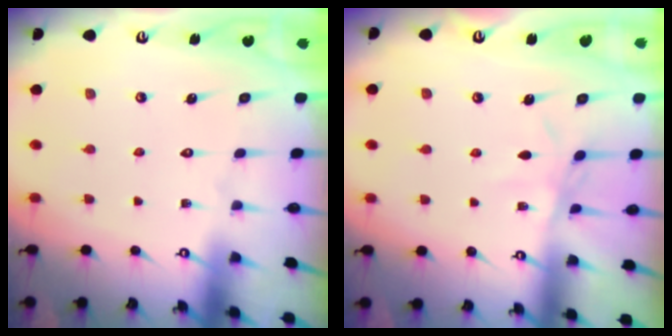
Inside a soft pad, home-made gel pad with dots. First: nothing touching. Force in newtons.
{"total": 3.1, "press": 3.1, "slide": 0.4}